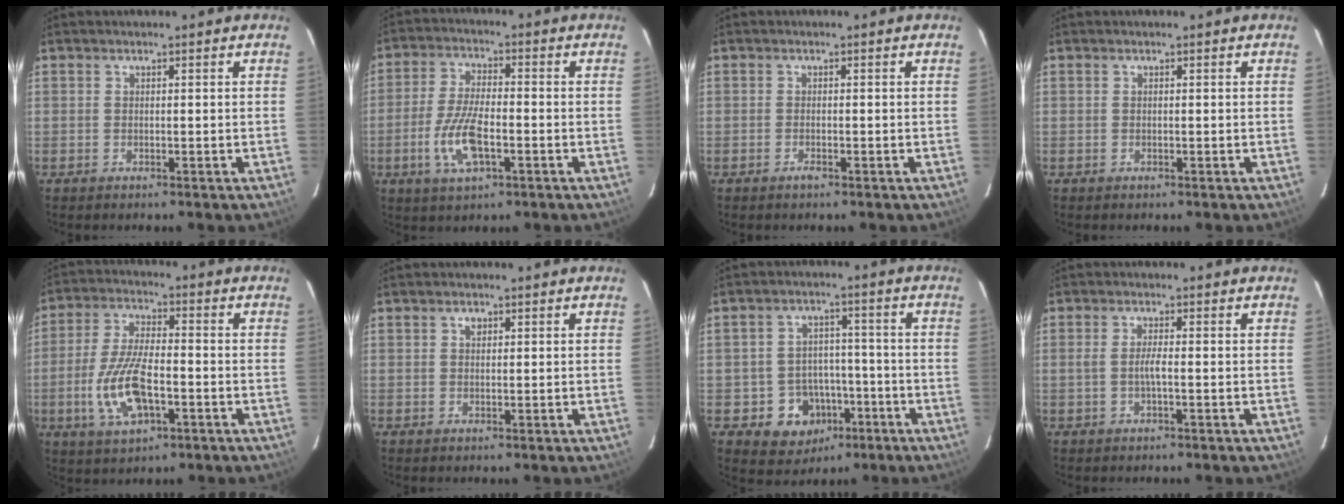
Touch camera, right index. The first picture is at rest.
{"total": 9.5, "force": [-3.2, 3.4, 8.3], "torque": [-0.176, -0.003, -0.061]}
{"total": 1.0, "force": [-0.7, 0.2, 0.6], "torque": [-0.014, 0.000, -0.012]}
{"total": 0.0}
{"total": 12.2, "force": [-3.7, 4.9, 10.5], "torque": [-0.223, -0.004, -0.067]}
{"total": 1.0, "force": [0.4, 0.7, 0.5], "torque": [-0.008, 0.004, 0.008]}
{"total": 9.2, "force": [-4.2, 7.7, 2.5], "torque": [-0.058, 0.028, -0.040]}
{"total": 2.1, "force": [-0.6, 0.0, 2.0], "torque": [-0.040, 0.001, -0.012]}